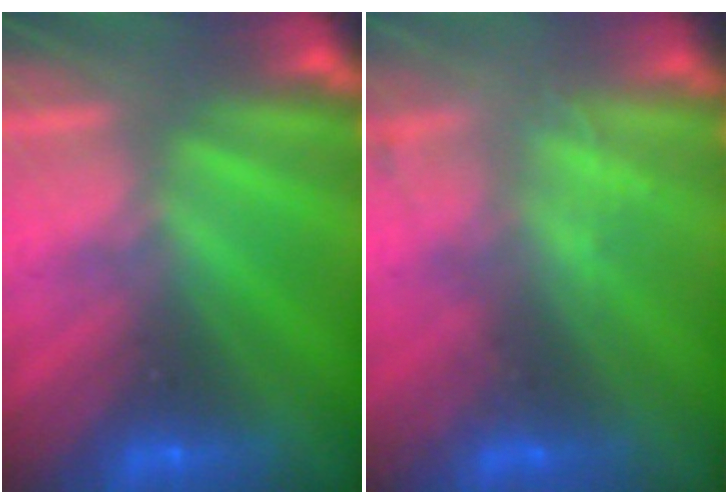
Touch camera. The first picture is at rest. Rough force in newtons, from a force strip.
{"total": 2.1}